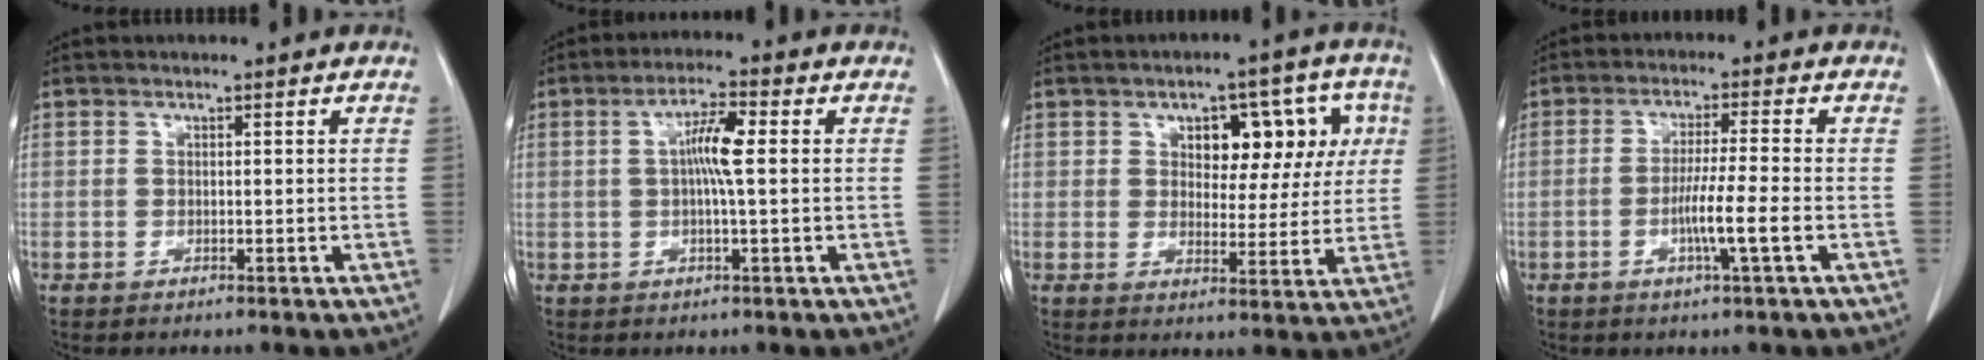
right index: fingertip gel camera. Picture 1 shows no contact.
{"total": 6.1, "force": [0.7, 0.9, 6.0], "torque": [-0.116, 0.011, 0.011]}
{"total": 13.0, "force": [3.9, 7.4, 10.0], "torque": [-0.137, 0.038, 0.063]}
{"total": 6.7, "force": [-2.1, -0.4, 6.4], "torque": [-0.114, -0.008, -0.037]}